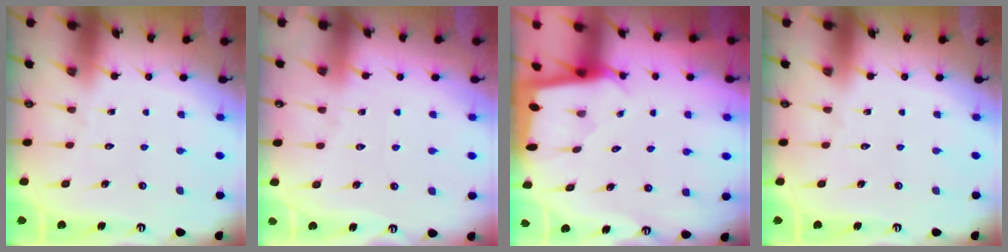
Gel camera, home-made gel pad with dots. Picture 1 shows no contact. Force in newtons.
{"total": 3.3, "press": 3.2, "slide": 0.5}
{"total": 1.7, "press": 1.7, "slide": 0.2}
{"total": 0.0}